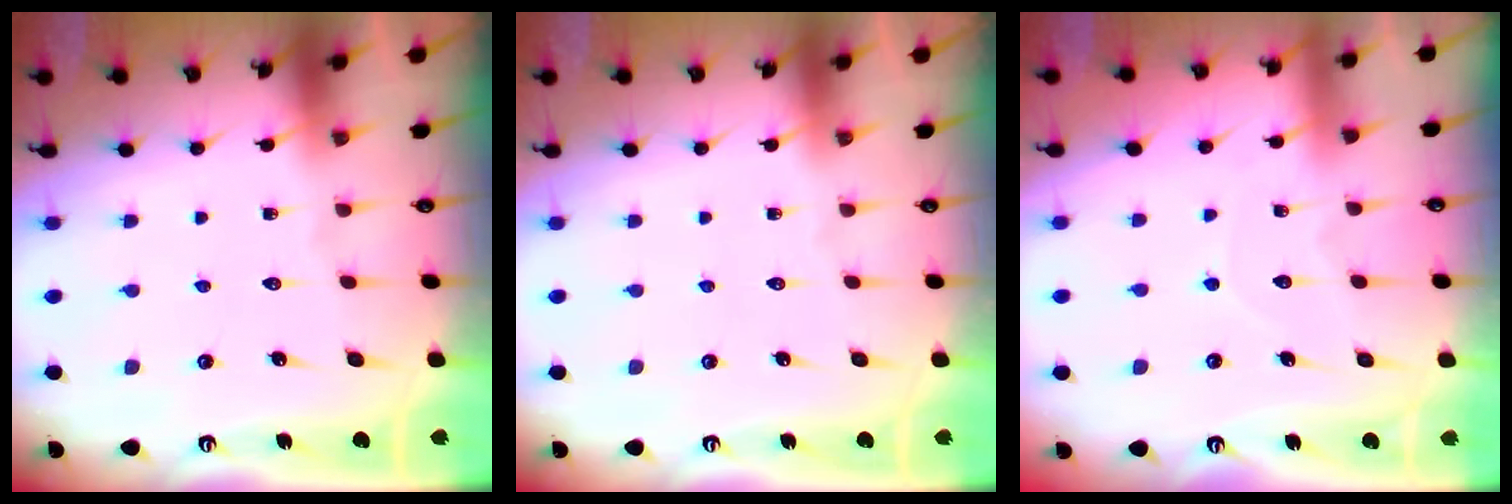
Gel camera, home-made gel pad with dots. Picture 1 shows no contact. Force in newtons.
{"total": 0.0}
{"total": 4.7, "press": 4.6, "slide": 0.2}